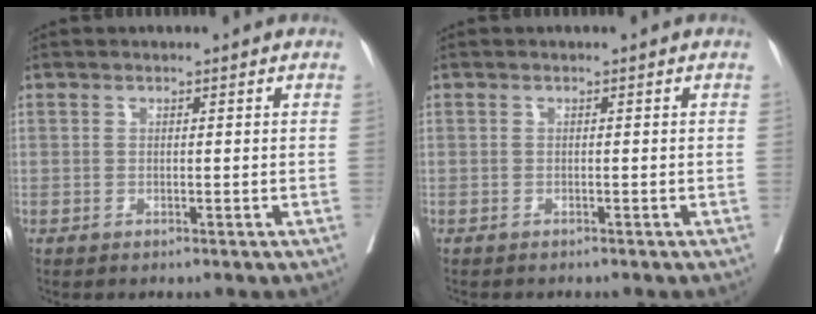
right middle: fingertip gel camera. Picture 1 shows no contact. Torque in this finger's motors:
{"motor_torque": [0.08, -0.11, 0.00, 0.00]}